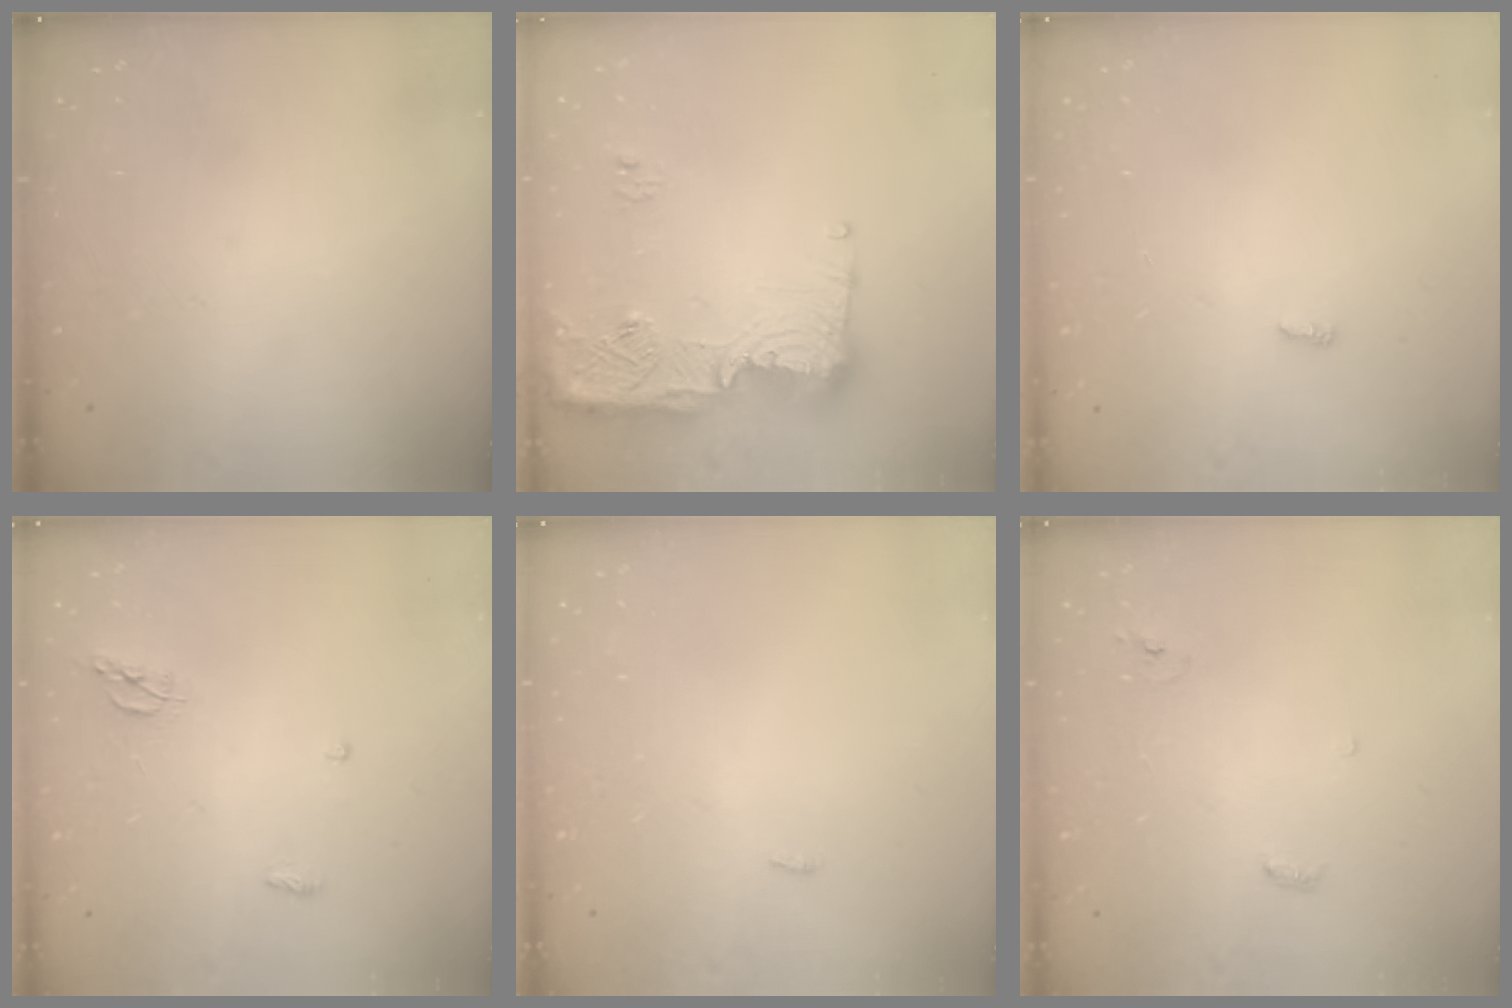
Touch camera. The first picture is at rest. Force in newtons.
{"total": 15.8, "press": 15.7, "slide": 1.4}
{"total": 3.4, "press": 3.3, "slide": 0.6}
{"total": 5.6, "press": 5.6, "slide": 0.7}
{"total": 6.7, "press": 1.4, "slide": 6.6}
{"total": 3.4, "press": 3.4, "slide": 0.2}